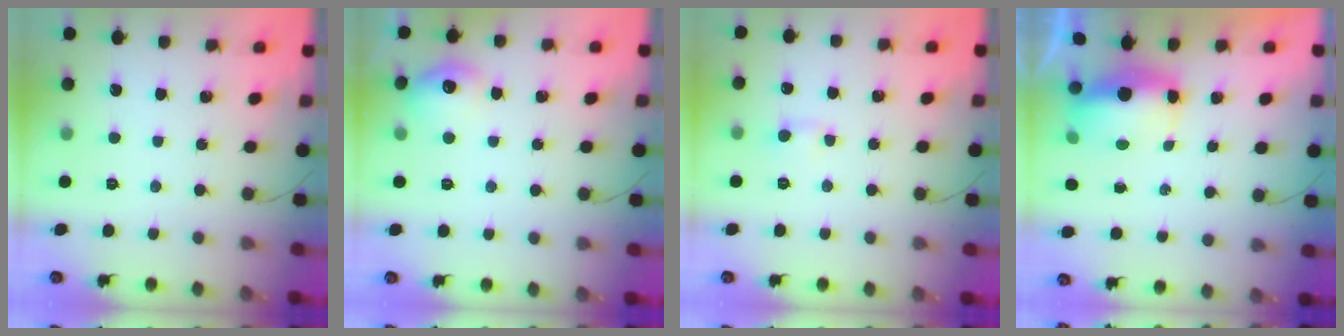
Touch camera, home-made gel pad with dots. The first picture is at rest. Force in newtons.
{"total": 10.0, "press": 10.0, "slide": 0.3}
{"total": 2.3, "press": 2.0, "slide": 1.3}
{"total": 6.0, "press": 5.9, "slide": 1.0}